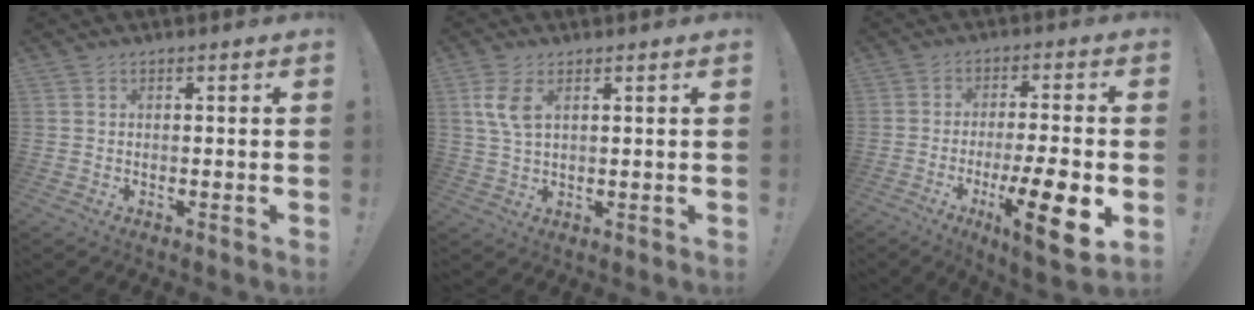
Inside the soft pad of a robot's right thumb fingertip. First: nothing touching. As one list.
[{"total": 6.7, "force": [2.6, 3.3, 5.2], "torque": [-0.098, -0.009, 0.044]}, {"total": 15.2, "force": [-5.5, 2.8, 13.9], "torque": [-0.202, 0.011, -0.080]}]